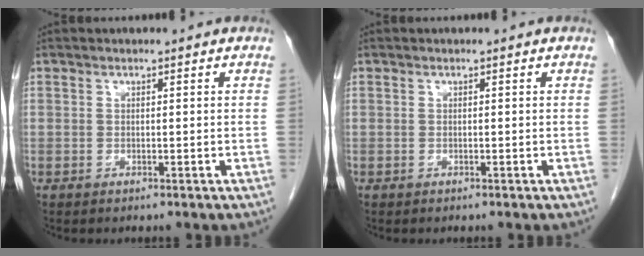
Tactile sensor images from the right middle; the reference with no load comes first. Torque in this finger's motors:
{"motor_torque": [0.27, -0.10, 0.03, 0.01]}